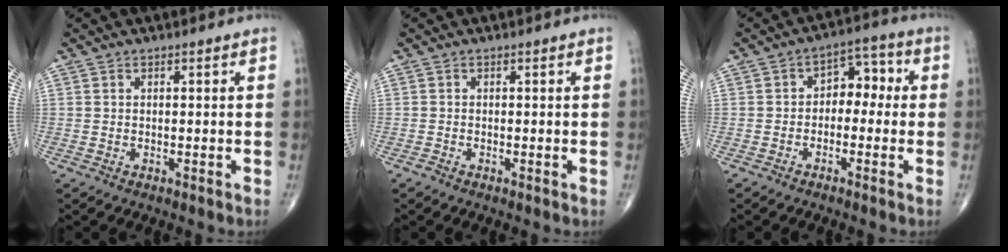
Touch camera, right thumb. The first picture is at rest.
{"total": 0.5, "force": [-0.3, 0.2, 0.4], "torque": [-0.010, -0.003, -0.010]}
{"total": 6.2, "force": [-0.6, 4.4, 4.3], "torque": [-0.028, 0.034, -0.025]}